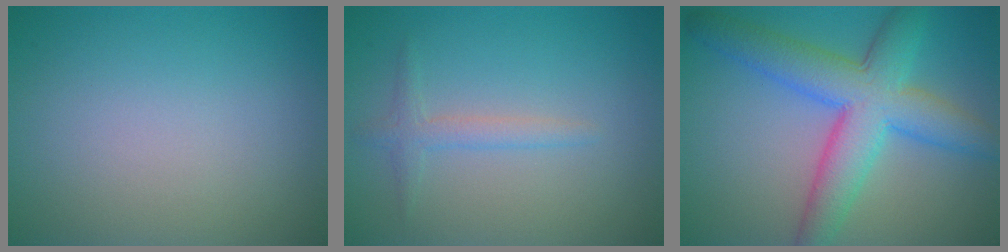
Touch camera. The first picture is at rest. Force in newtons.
{"total": 1.7, "press": 1.7, "slide": 0.1}
{"total": 7.9, "press": 7.9, "slide": 0.1}